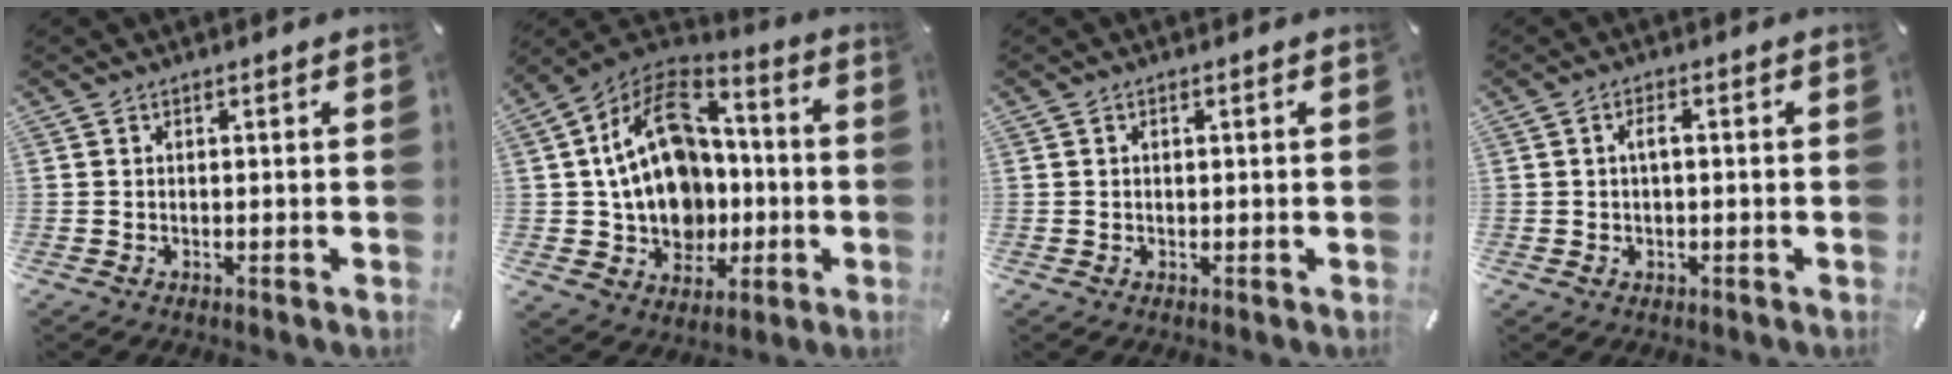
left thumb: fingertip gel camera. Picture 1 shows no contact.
{"total": 20.2, "force": [0.2, 16.3, 11.9], "torque": [-0.214, 0.005, 0.014]}
{"total": 0.8, "force": [0.2, 0.5, 0.5], "torque": [-0.010, 0.004, 0.003]}
{"total": 3.0, "force": [0.2, 1.5, 2.6], "torque": [-0.050, 0.006, 0.002]}